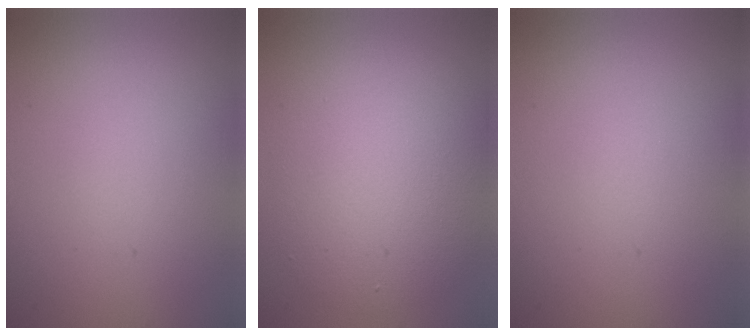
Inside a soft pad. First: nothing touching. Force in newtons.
{"total": 6.3, "press": 6.3, "slide": 0.3}
{"total": 0.0}